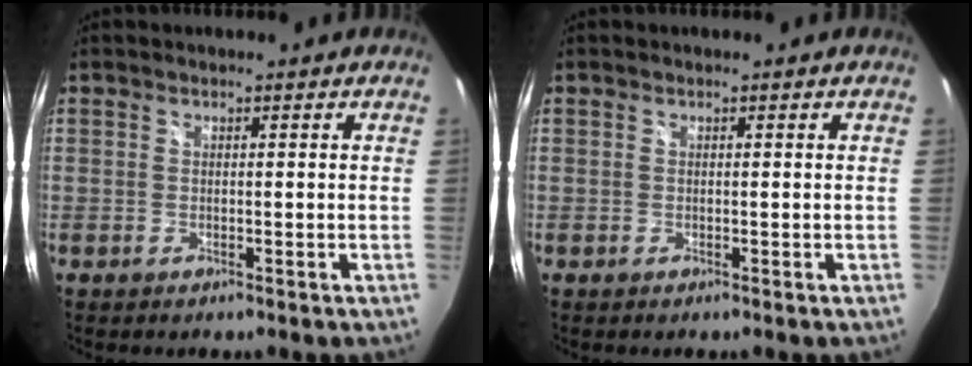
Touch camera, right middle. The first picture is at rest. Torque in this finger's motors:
{"motor_torque": [0.00, 0.00, 0.00, 0.00]}